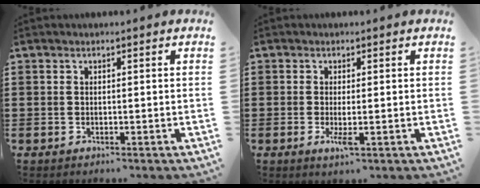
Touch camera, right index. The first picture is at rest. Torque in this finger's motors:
{"motor_torque": [0.69, -0.06, 0.16, 0.03]}